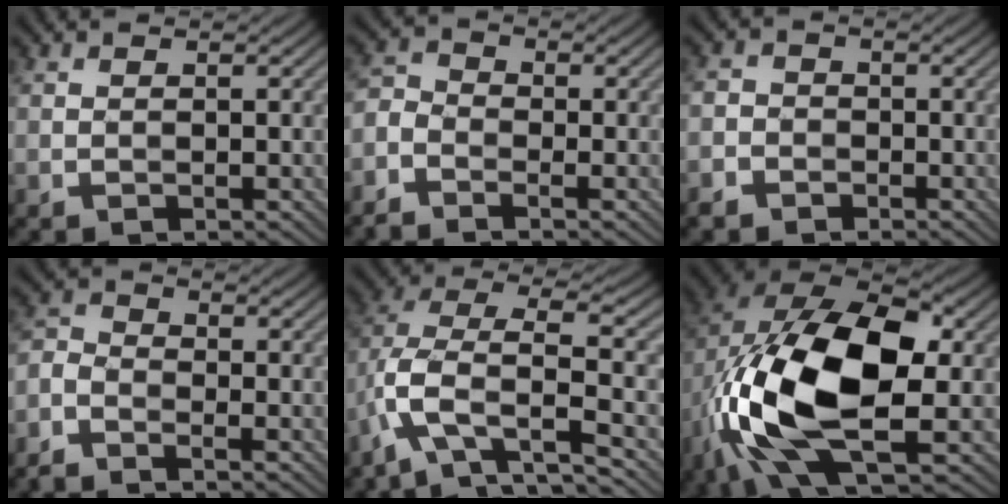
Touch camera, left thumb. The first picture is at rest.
{"total": 3.2, "force": [-2.2, 1.8, 1.4], "torque": [-0.045, 0.002, -0.058]}
{"total": 2.8, "force": [-1.6, 2.2, 0.4], "torque": [-0.012, 0.000, -0.039]}
{"total": 3.3, "force": [-2.6, 1.4, 1.4], "torque": [-0.047, -0.001, -0.068]}
{"total": 10.2, "force": [-4.0, 4.6, 8.2], "torque": [-0.177, -0.005, -0.082]}
{"total": 17.7, "force": [-2.2, 9.8, 14.5], "torque": [-0.316, 0.006, -0.046]}